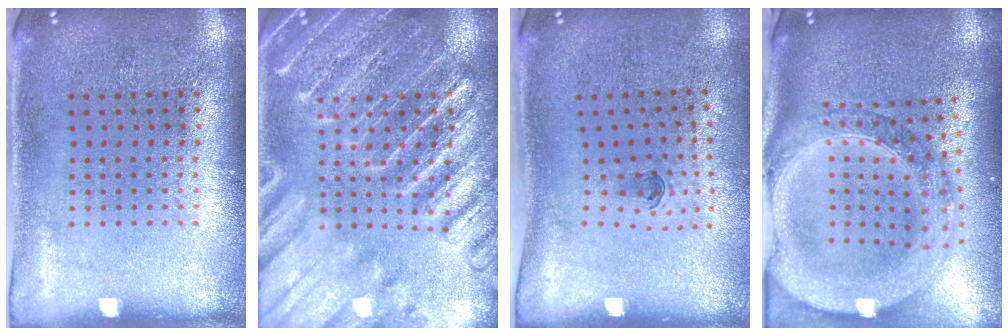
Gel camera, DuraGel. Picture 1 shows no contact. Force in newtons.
{"total": 3.8, "press": 3.8, "slide": 0.4}
{"total": 0.6, "press": 0.3, "slide": 0.5}
{"total": 3.6, "press": 2.9, "slide": 2.1}